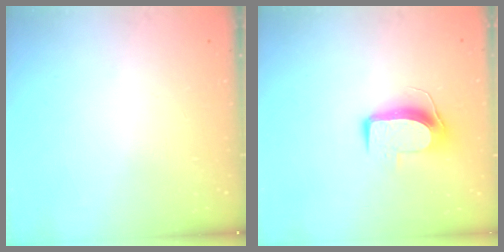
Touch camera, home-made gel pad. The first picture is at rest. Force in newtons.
{"total": 9.5, "press": 9.5, "slide": 0.3}